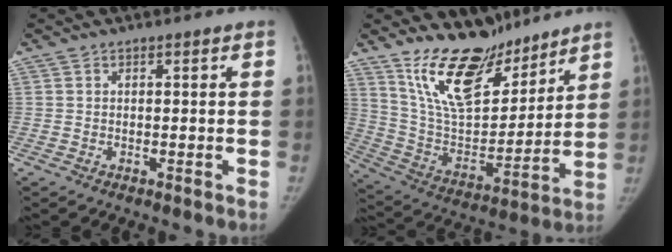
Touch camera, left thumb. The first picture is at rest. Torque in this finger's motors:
{"motor_torque": [0.32, 0.13, 1.49, -1.31, 0.18]}